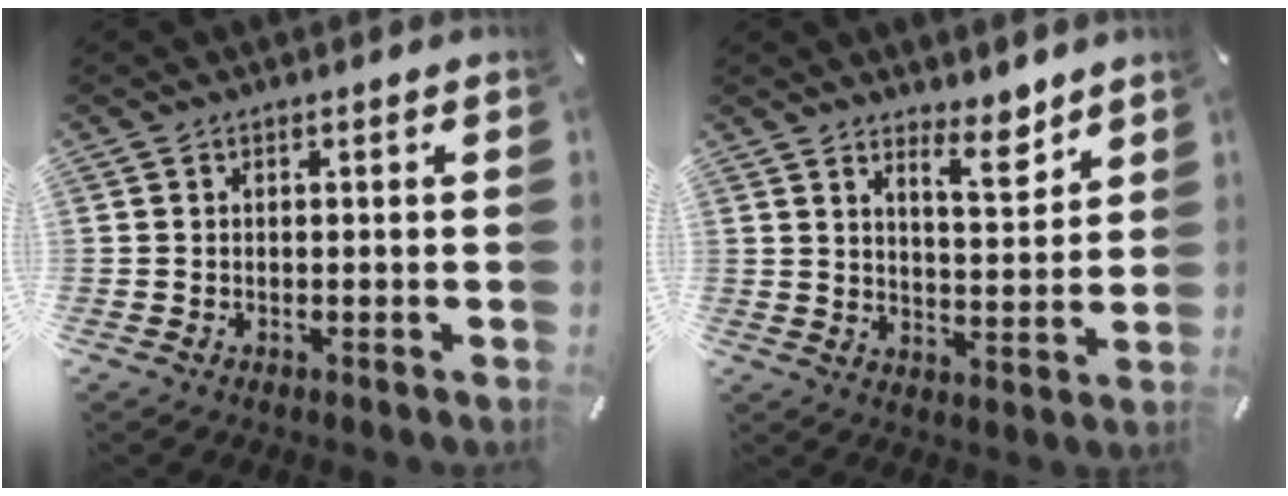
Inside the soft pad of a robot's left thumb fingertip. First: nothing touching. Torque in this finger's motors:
{"motor_torque": [0.65, -0.20, 0.09, -0.16, 0.01]}